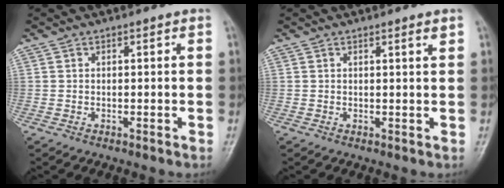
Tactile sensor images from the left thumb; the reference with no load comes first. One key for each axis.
{"total": 1.3, "fx": 0.8, "fy": -0.1, "fz": 1.0, "tx": -0.014, "ty": -0.006, "tz": 0.012}